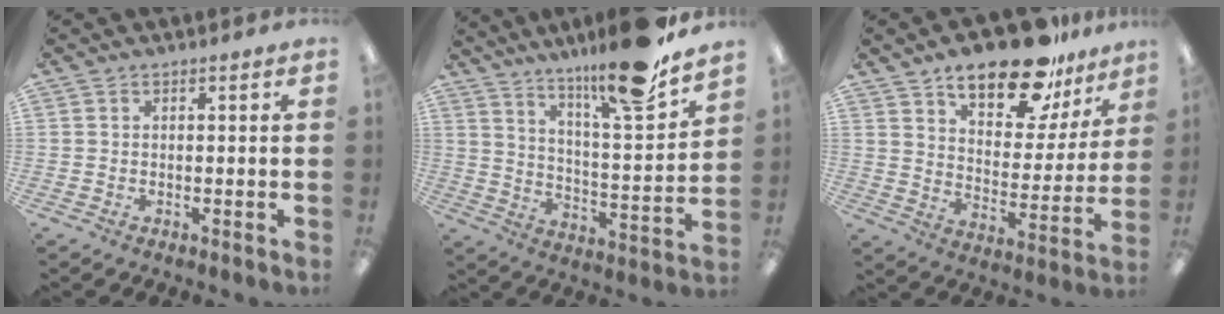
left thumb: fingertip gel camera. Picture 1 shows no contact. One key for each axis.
{"total": 16.7, "fx": 13.8, "fy": 1.8, "fz": 9.2, "tx": -0.152, "ty": -0.096, "tz": 0.224}
{"total": 18.7, "fx": 14.2, "fy": 7.3, "fz": 9.8, "tx": -0.155, "ty": -0.082, "tz": 0.242}